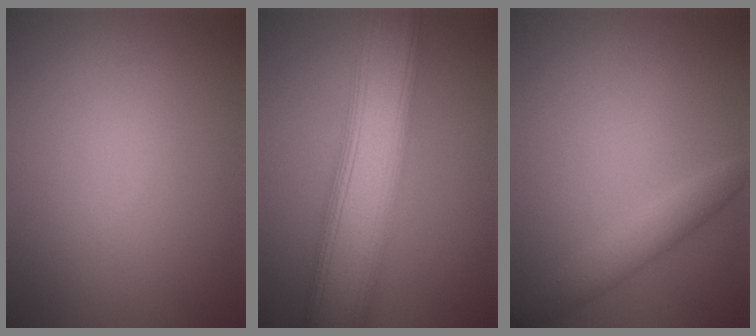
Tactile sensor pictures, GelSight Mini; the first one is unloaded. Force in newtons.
{"total": 9.6, "press": 9.5, "slide": 0.4}
{"total": 2.3, "press": 2.3, "slide": 0.1}